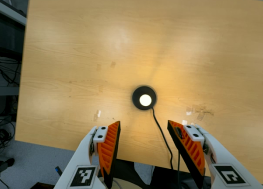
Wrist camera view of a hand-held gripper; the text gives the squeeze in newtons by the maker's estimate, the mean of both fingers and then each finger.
{"total": 0.0}